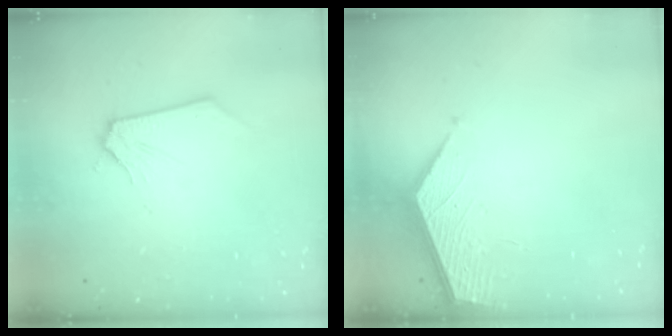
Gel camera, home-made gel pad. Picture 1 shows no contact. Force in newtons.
{"total": 2.2, "press": 2.2, "slide": 0.2}